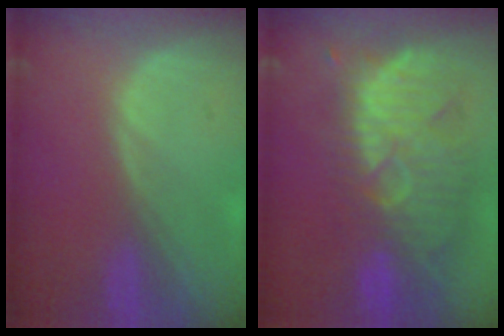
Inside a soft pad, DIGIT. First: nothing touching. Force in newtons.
{"total": 11.6, "press": 10.8, "slide": 4.1}